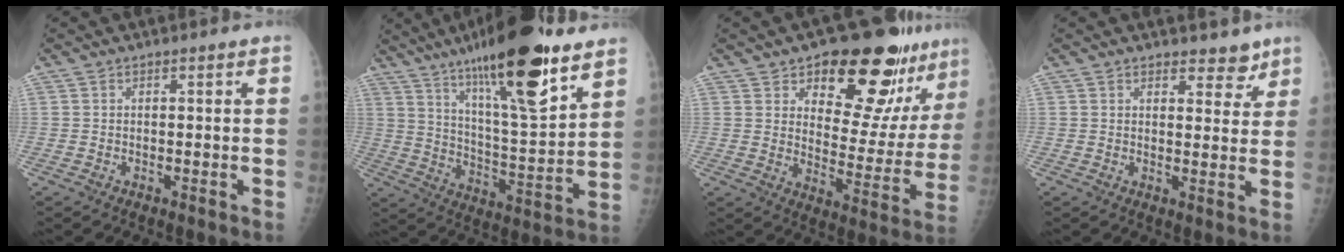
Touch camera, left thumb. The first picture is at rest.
{"total": 23.0, "force": [14.5, 4.8, 17.2], "torque": [-0.270, -0.059, 0.241]}
{"total": 19.7, "force": [13.4, 8.3, 11.7], "torque": [-0.100, -0.083, 0.184]}
{"total": 4.2, "force": [3.4, 2.2, 1.3], "torque": [0.013, -0.022, 0.046]}